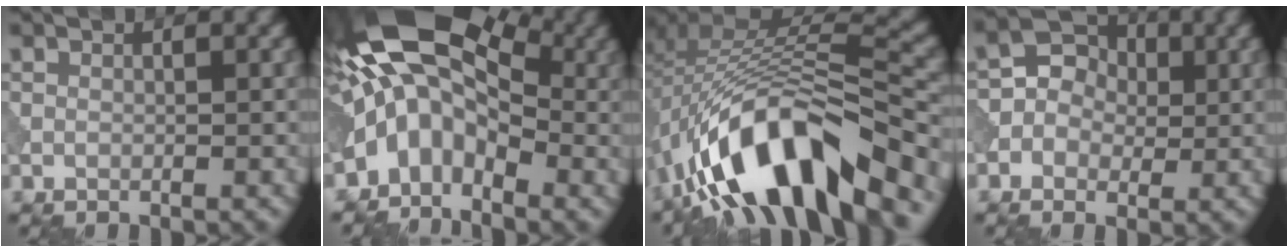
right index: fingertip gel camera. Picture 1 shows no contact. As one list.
[{"total": 12.2, "force": [-0.1, 7.6, 9.6], "torque": [-0.155, 0.020, -0.024]}, {"total": 14.0, "force": [-8.1, 5.4, 10.1], "torque": [-0.170, 0.009, -0.140]}, {"total": 5.2, "force": [0.1, 4.5, 2.7], "torque": [-0.023, 0.018, -0.020]}]